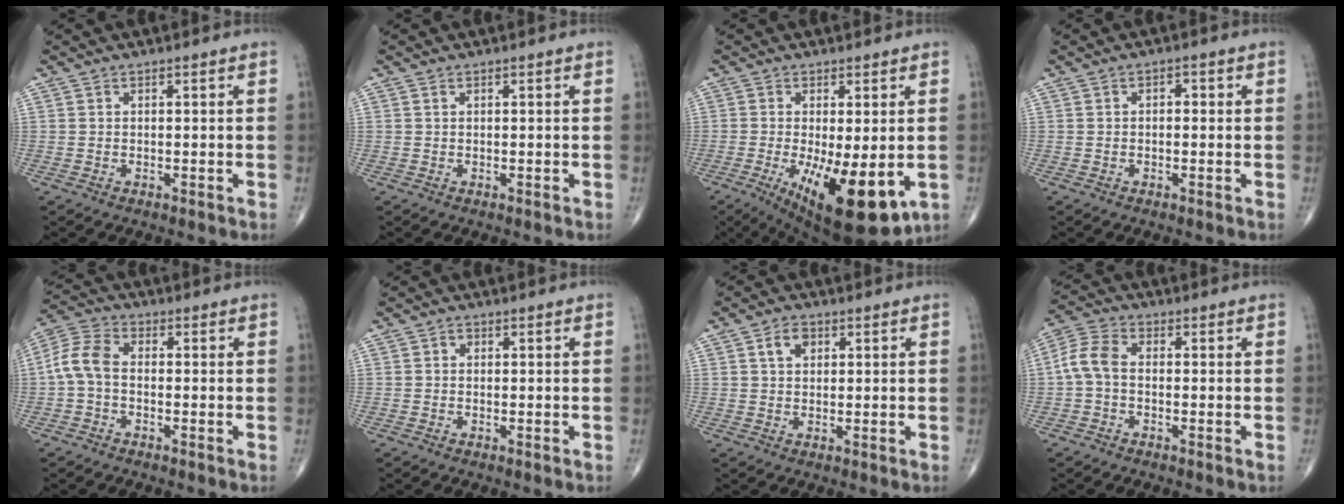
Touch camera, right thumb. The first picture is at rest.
{"total": 0.0}
{"total": 15.5, "force": [-4.1, 5.4, 13.9], "torque": [-0.203, -0.027, -0.044]}
{"total": 1.3, "force": [0.1, 0.8, 1.1], "torque": [-0.006, 0.007, -0.002]}
{"total": 6.7, "force": [-0.8, 4.2, 5.2], "torque": [-0.108, 0.021, -0.028]}
{"total": 0.6, "force": [0.0, 0.6, 0.3], "torque": [0.004, 0.003, -0.002]}
{"total": 3.5, "force": [1.3, 2.4, 2.1], "torque": [-0.025, 0.002, 0.024]}
{"total": 5.9, "force": [-0.5, 3.7, 4.6], "torque": [-0.094, 0.017, -0.023]}